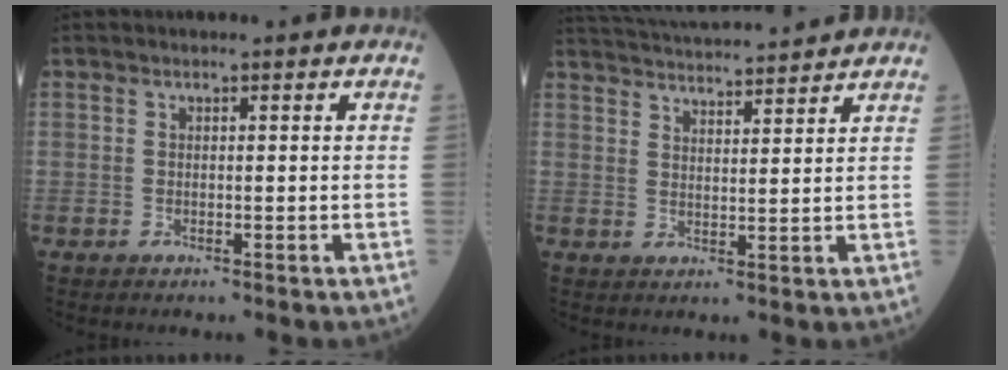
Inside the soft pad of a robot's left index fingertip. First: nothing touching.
{"total": 14.5, "force": [13.8, 1.0, 4.3], "torque": [-0.087, 0.032, 0.209]}